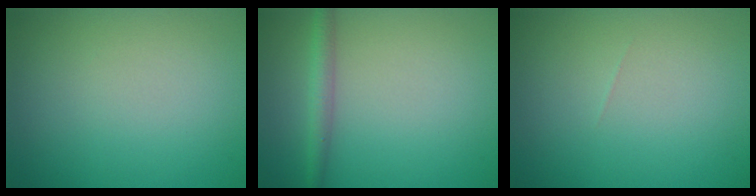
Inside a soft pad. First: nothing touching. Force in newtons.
{"total": 2.0, "press": 2.0, "slide": 0.0}
{"total": 0.0}